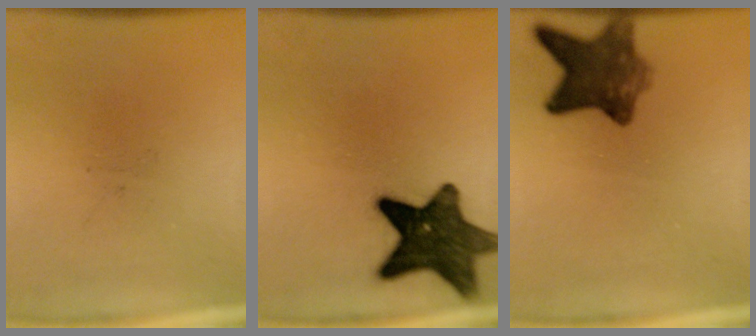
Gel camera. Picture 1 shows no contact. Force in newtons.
{"total": 13.2}
{"total": 8.2}